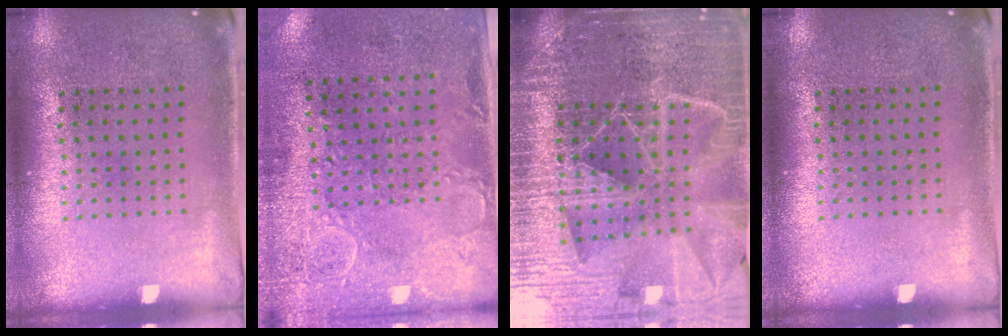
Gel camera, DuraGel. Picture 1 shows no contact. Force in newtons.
{"total": 2.9, "press": 2.3, "slide": 1.8}
{"total": 6.5, "press": 5.5, "slide": 3.3}
{"total": 0.0}